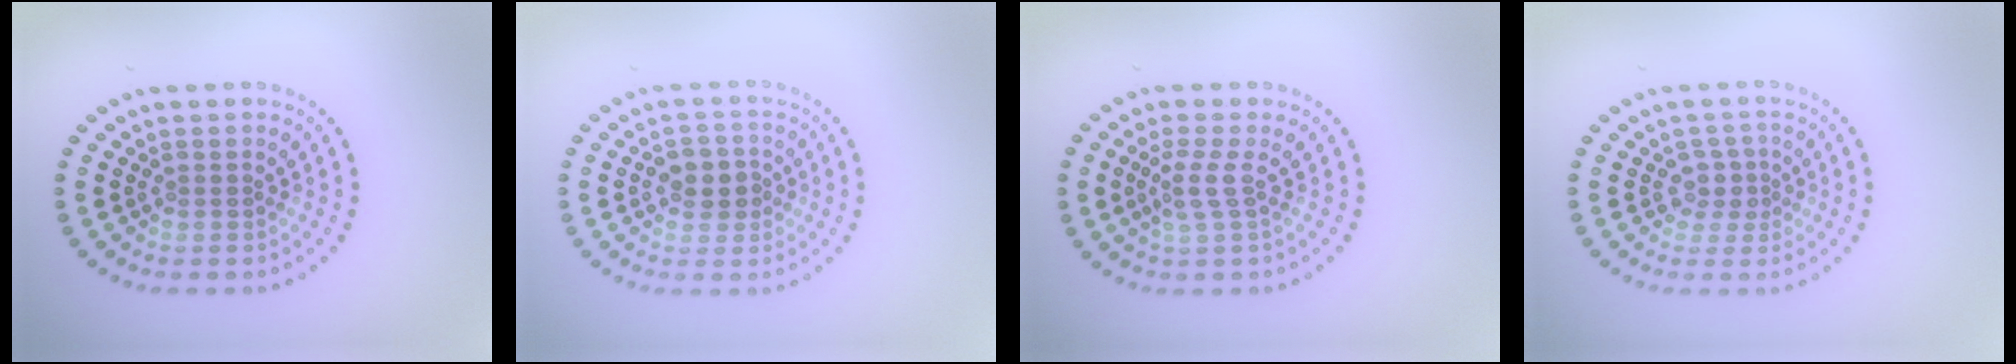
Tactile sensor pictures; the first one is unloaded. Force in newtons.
{"total": 2.8, "press": 2.8, "slide": 0.7}
{"total": 1.9, "press": 1.3, "slide": 1.3}
{"total": 1.9, "press": 1.5, "slide": 1.2}